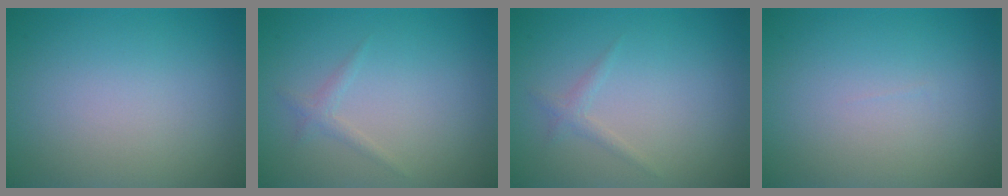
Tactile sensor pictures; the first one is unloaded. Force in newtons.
{"total": 1.0, "press": 1.0, "slide": 0.0}
{"total": 1.0, "press": 1.0, "slide": 0.0}
{"total": 0.0}